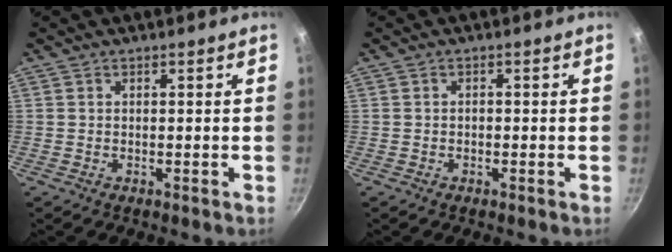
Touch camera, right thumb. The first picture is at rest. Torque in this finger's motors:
{"motor_torque": [0.01, -0.08, -0.37, 0.12, 0.00]}